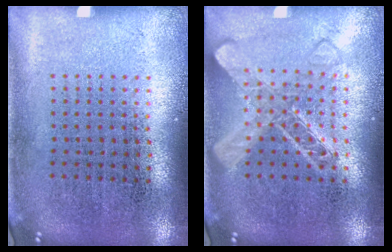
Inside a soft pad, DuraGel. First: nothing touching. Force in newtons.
{"total": 2.9, "press": 2.9, "slide": 0.5}